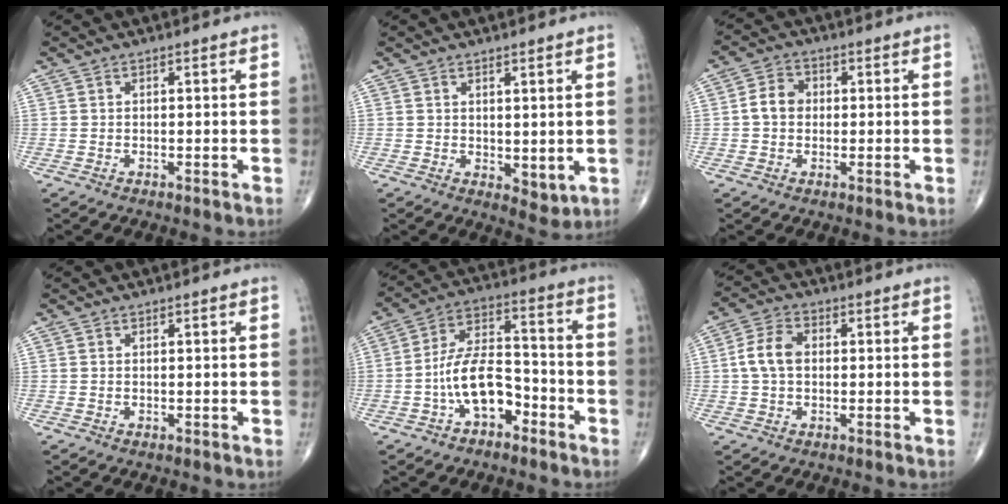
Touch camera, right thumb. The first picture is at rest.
{"total": 4.0, "force": [0.8, 2.2, 3.2], "torque": [-0.038, -0.018, 0.022]}
{"total": 4.9, "force": [0.0, 4.0, 2.9], "torque": [-0.043, 0.015, -0.007]}
{"total": 0.0}
{"total": 11.5, "force": [-4.7, 6.4, 8.3], "torque": [-0.139, 0.052, -0.086]}
{"total": 6.5, "force": [0.3, 4.4, 4.7], "torque": [-0.095, 0.017, 0.000]}